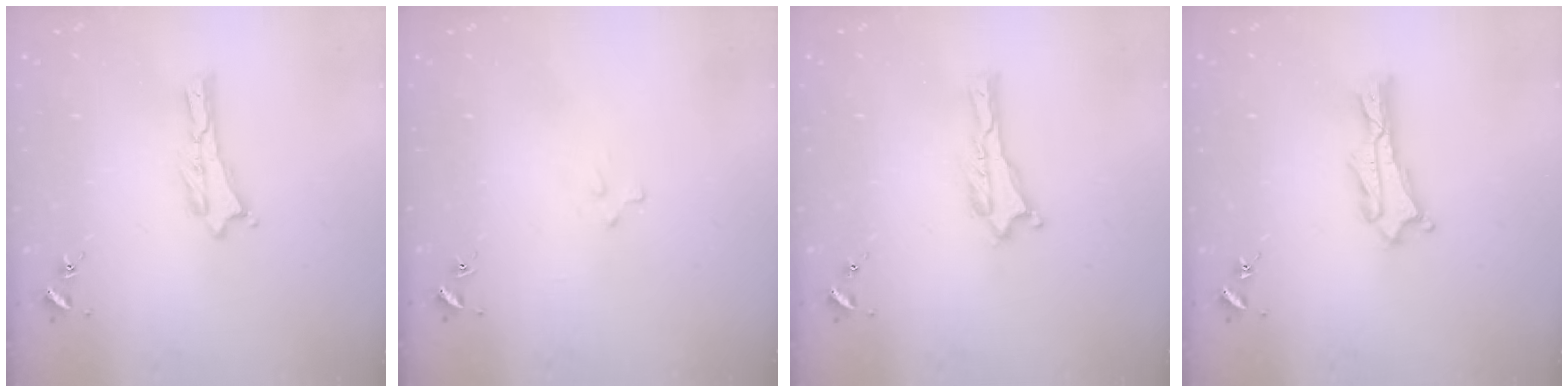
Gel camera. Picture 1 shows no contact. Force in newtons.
{"total": 2.2, "press": 2.2, "slide": 0.2}
{"total": 0.0}
{"total": 1.2, "press": 1.2, "slide": 0.2}